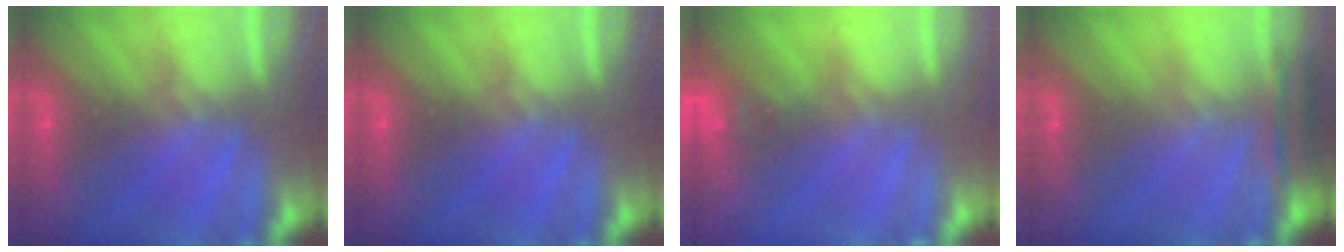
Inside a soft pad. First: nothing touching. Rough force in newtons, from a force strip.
{"total": 0.0}
{"total": 3.3}
{"total": 4.4}